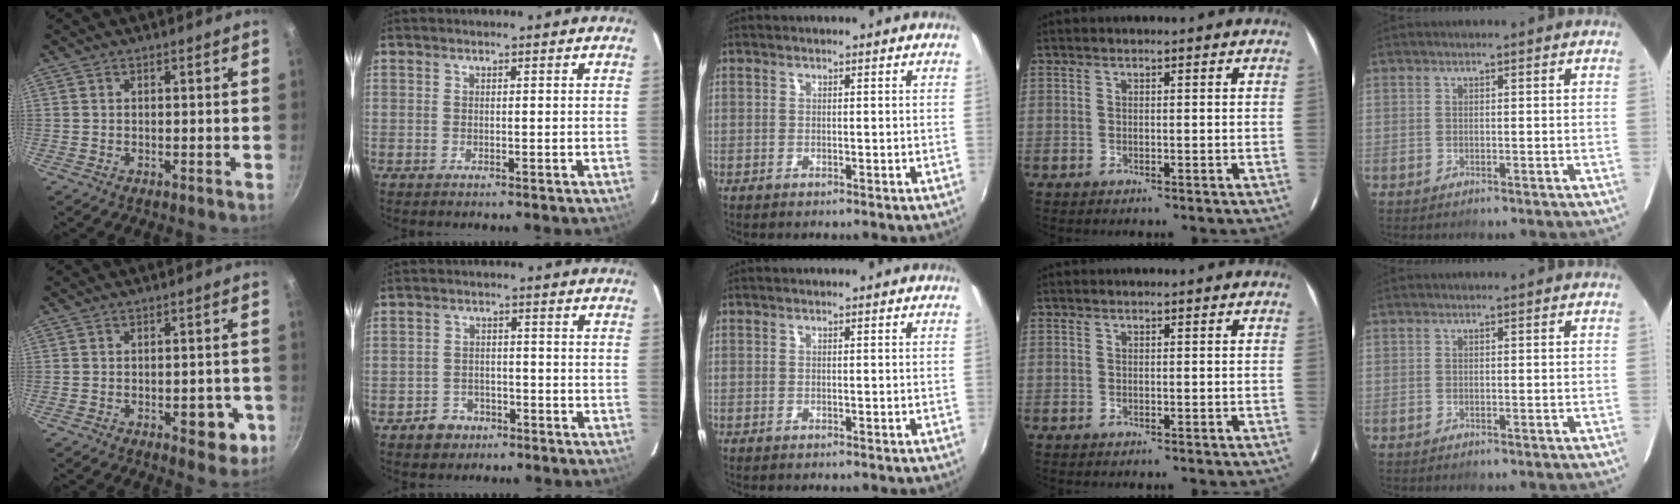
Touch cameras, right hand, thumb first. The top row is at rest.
{"thumb": {"total": 6.8, "force": [-2.4, 3.6, 5.2], "torque": [-0.038, 0.014, -0.025]}, "index": {"total": 4.7, "force": [-3.1, 3.4, 0.7], "torque": [-0.031, 0.012, -0.044]}}